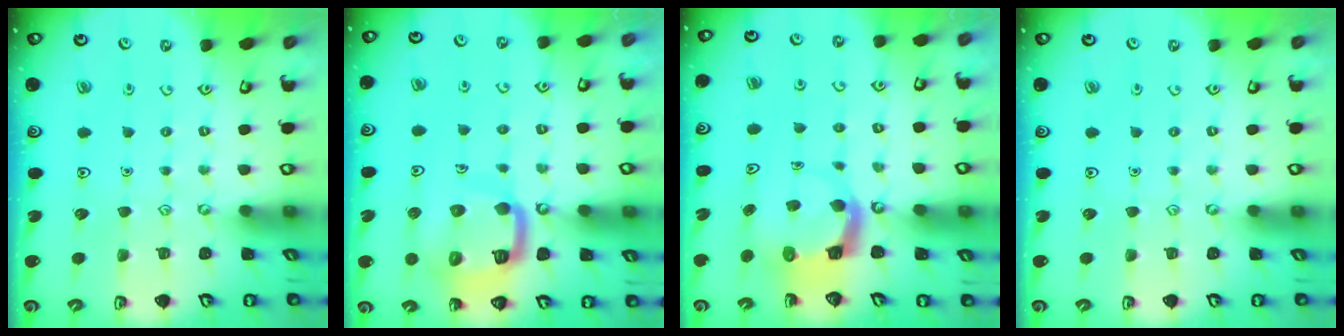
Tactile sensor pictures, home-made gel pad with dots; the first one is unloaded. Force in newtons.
{"total": 13.5, "press": 13.4, "slide": 1.5}
{"total": 4.1, "press": 4.1, "slide": 0.3}
{"total": 0.0}